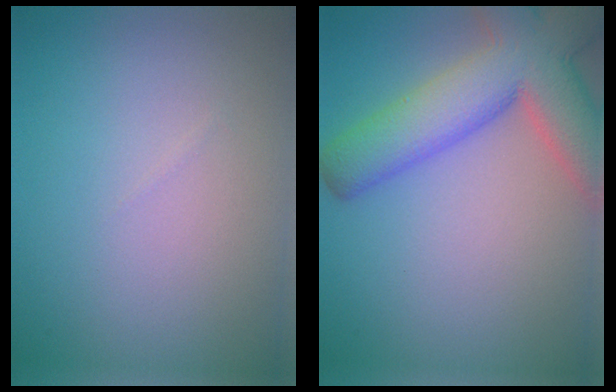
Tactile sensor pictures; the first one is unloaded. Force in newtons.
{"total": 9.6, "press": 9.5, "slide": 0.6}